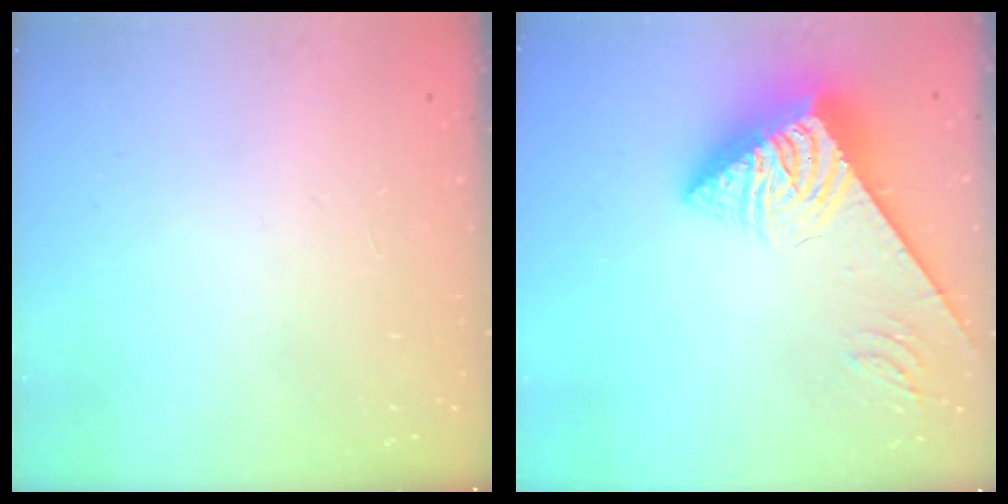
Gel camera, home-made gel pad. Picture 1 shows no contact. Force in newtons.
{"total": 7.1, "press": 7.1, "slide": 0.9}